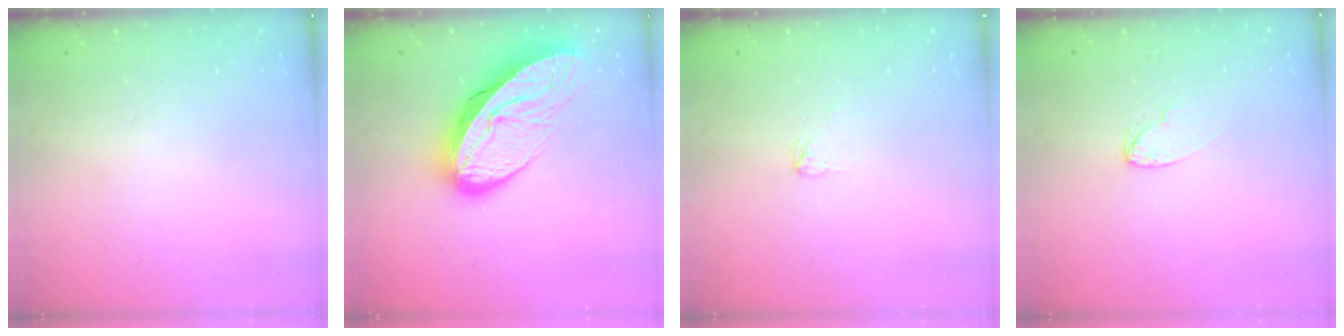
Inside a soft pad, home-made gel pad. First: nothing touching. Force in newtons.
{"total": 15.5, "press": 15.4, "slide": 1.7}
{"total": 2.3, "press": 2.3, "slide": 0.2}
{"total": 4.1, "press": 4.1, "slide": 0.4}